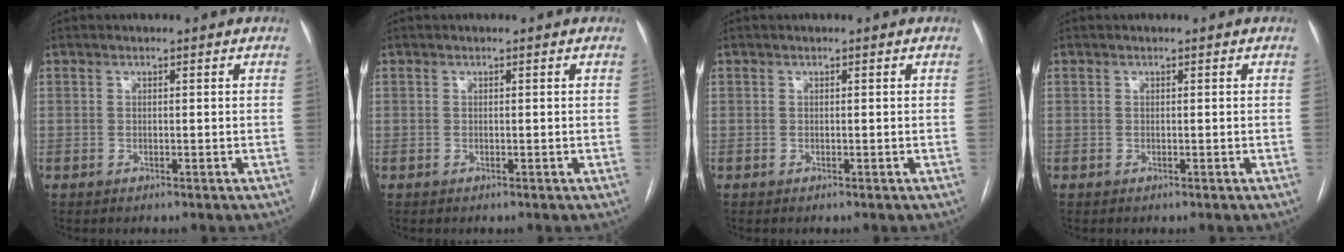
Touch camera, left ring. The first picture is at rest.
{"total": 0.0}
{"total": 0.0}
{"total": 0.0}